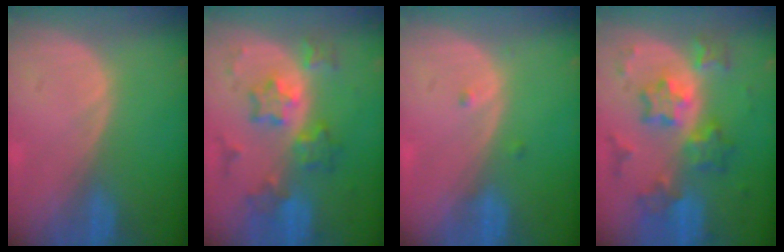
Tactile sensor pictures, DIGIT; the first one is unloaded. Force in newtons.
{"total": 7.6, "press": 7.6, "slide": 0.4}
{"total": 0.8, "press": 0.8, "slide": 0.2}
{"total": 9.0, "press": 9.0, "slide": 0.6}